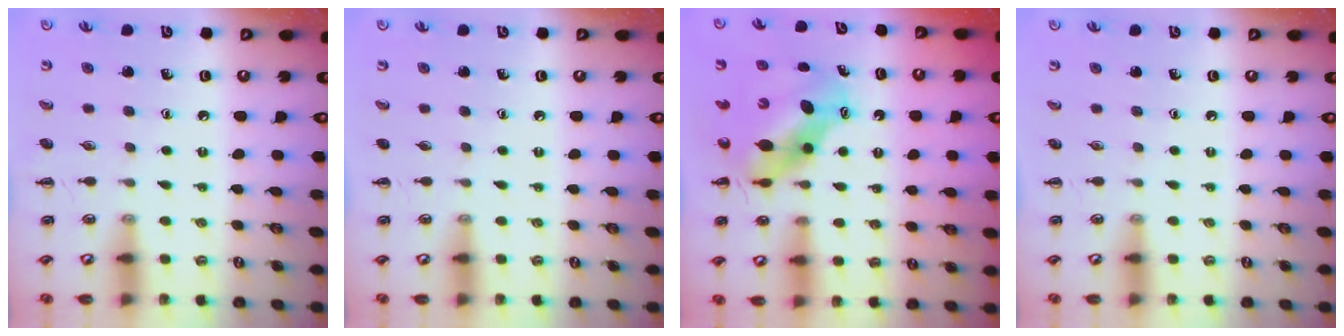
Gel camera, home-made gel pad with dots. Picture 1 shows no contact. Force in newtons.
{"total": 0.0}
{"total": 7.3, "press": 7.0, "slide": 2.0}
{"total": 0.0}